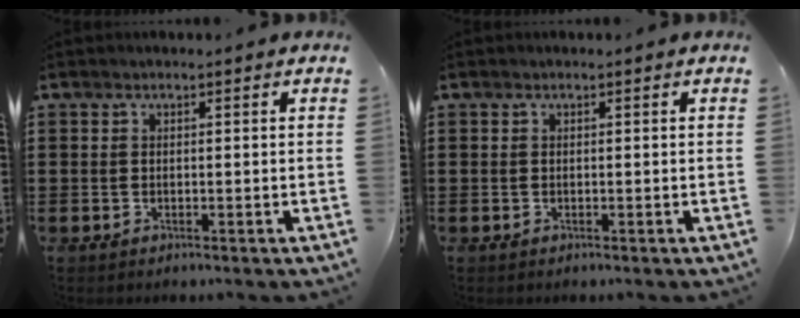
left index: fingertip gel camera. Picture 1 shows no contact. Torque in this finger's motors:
{"motor_torque": [-0.05, -0.04, 0.00, 0.00]}